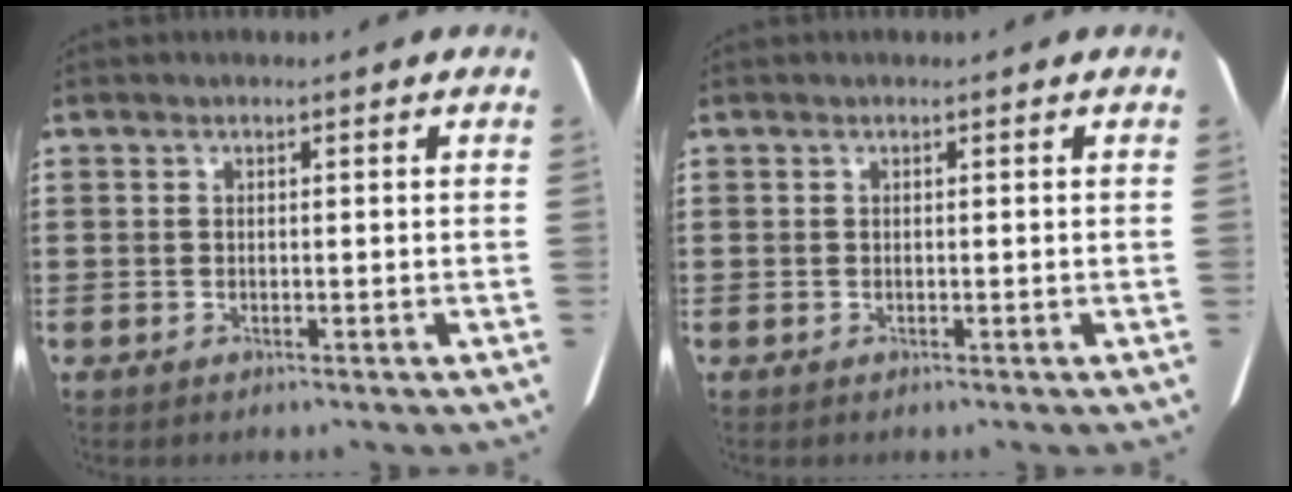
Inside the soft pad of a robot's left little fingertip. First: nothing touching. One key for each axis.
{"total": 0.0}